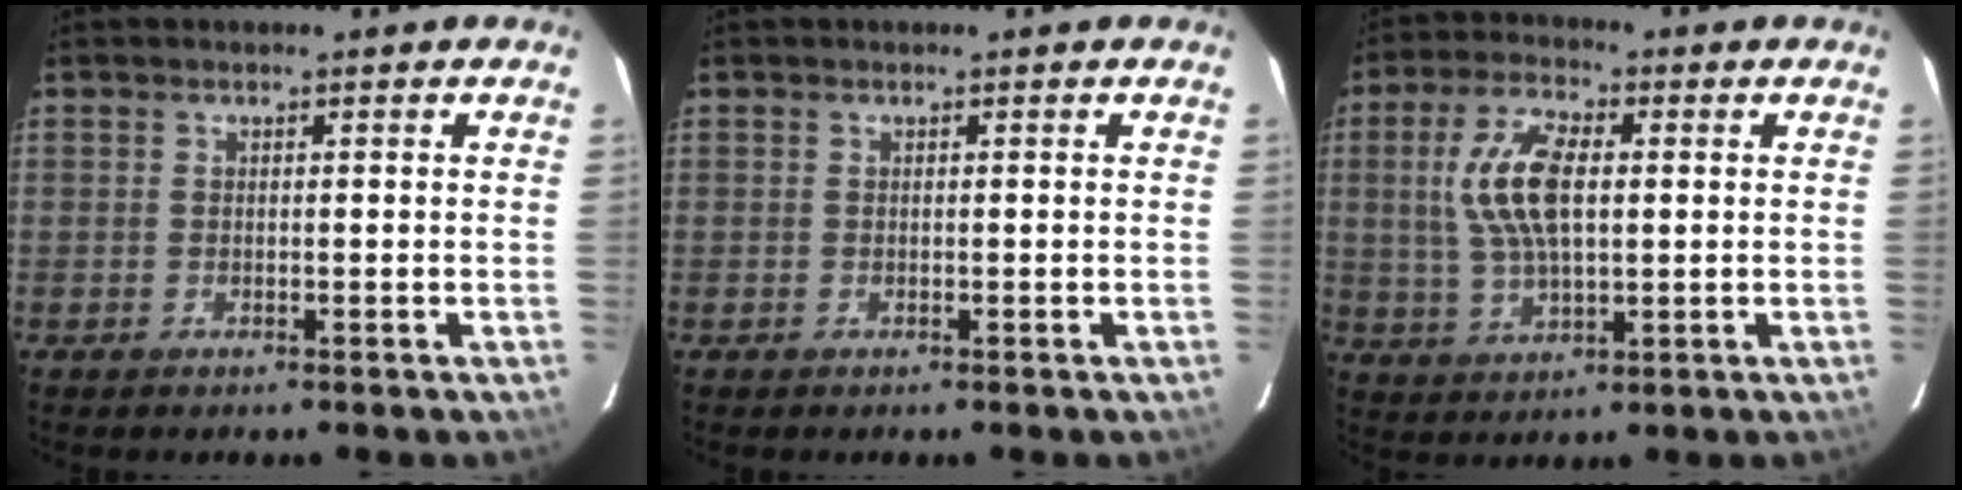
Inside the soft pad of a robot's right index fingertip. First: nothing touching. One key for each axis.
{"total": 0.0}
{"total": 11.8, "fx": 1.7, "fy": 5.4, "fz": 10.4, "tx": -0.212, "ty": 0.011, "tz": 0.037}